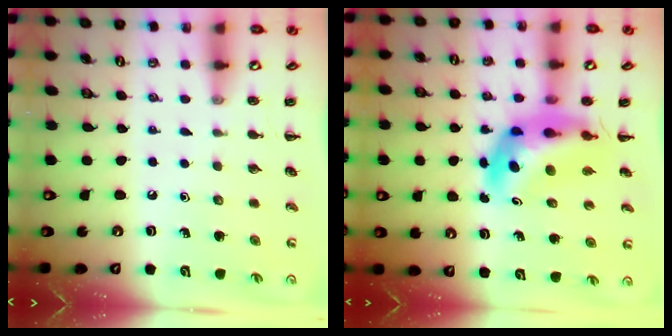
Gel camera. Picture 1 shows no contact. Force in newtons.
{"total": 8.8, "press": 8.3, "slide": 3.0}